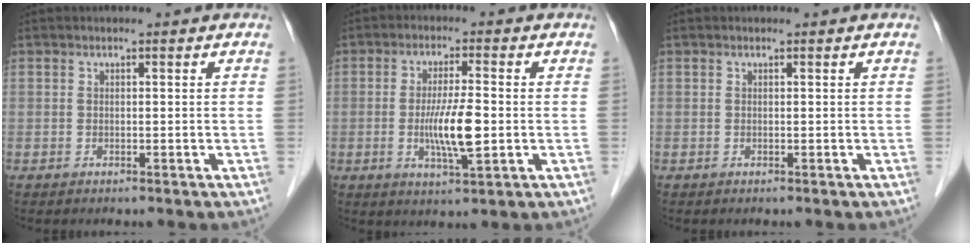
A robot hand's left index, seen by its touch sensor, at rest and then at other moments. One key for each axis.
{"total": 7.0, "fx": -1.0, "fy": 0.7, "fz": 6.9, "tx": -0.135, "ty": -0.013, "tz": -0.019}
{"total": 0.0}